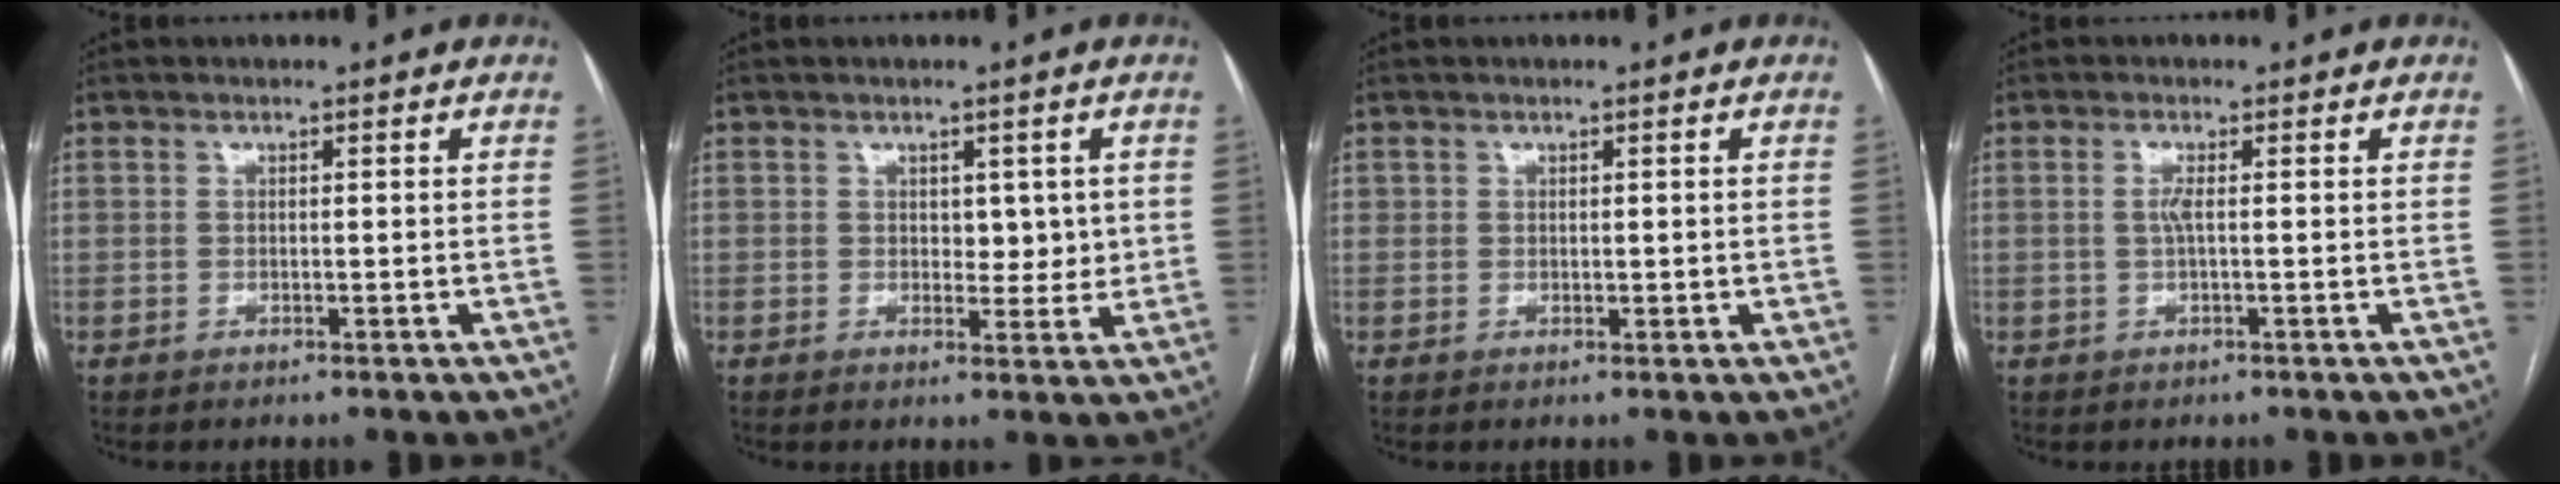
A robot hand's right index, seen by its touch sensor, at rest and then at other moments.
{"total": 3.6, "force": [0.8, 2.2, 2.8], "torque": [-0.028, -0.002, 0.013]}
{"total": 1.2, "force": [0.3, 1.0, 0.5], "torque": [-0.006, 0.002, 0.008]}
{"total": 1.7, "force": [0.1, 0.1, 1.7], "torque": [-0.040, 0.001, 0.001]}